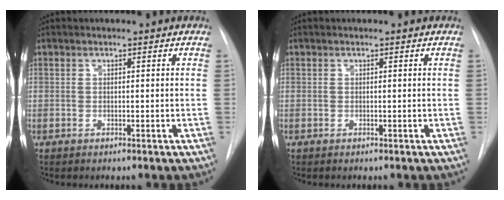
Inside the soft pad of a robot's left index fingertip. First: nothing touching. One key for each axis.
{"total": 0.0}